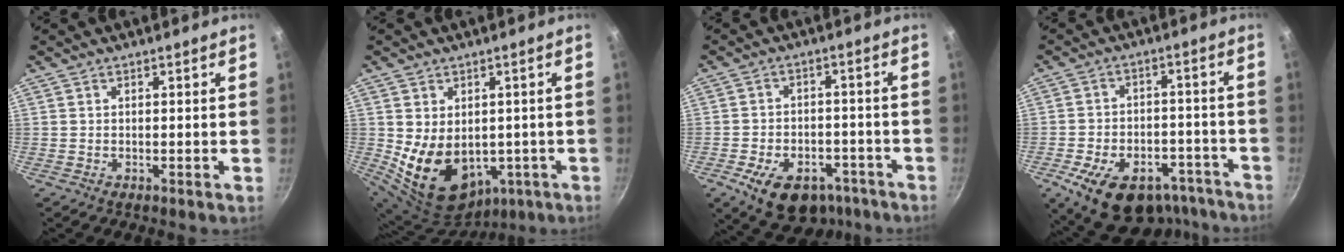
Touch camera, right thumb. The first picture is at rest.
{"total": 14.3, "force": [-1.5, 10.6, 9.6], "torque": [-0.149, -0.009, 0.012]}
{"total": 14.7, "force": [-7.8, 9.5, 8.0], "torque": [-0.098, 0.040, -0.106]}
{"total": 19.7, "force": [-12.0, 11.6, 10.5], "torque": [-0.128, 0.054, -0.161]}